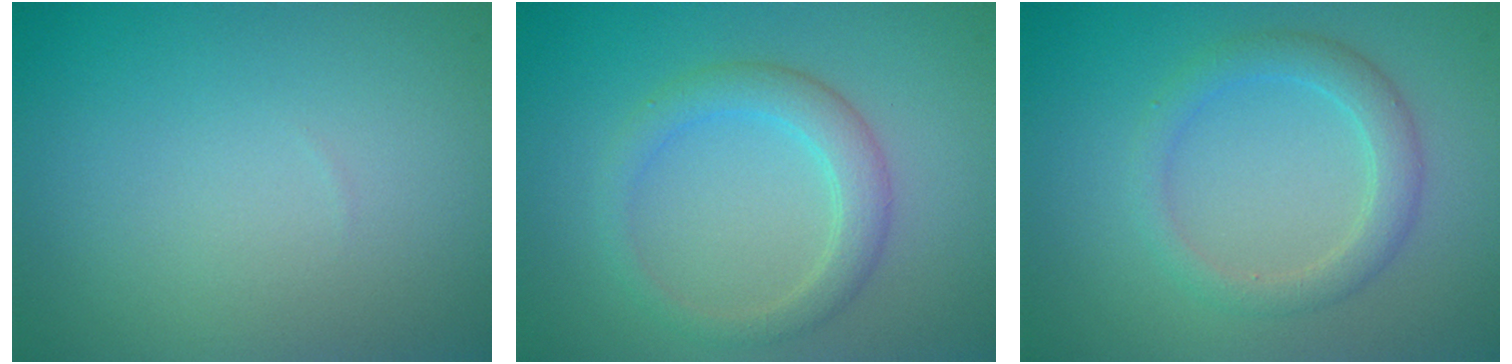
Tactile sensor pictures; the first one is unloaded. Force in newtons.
{"total": 2.9, "press": 2.9, "slide": 0.4}
{"total": 2.7, "press": 2.7, "slide": 0.2}